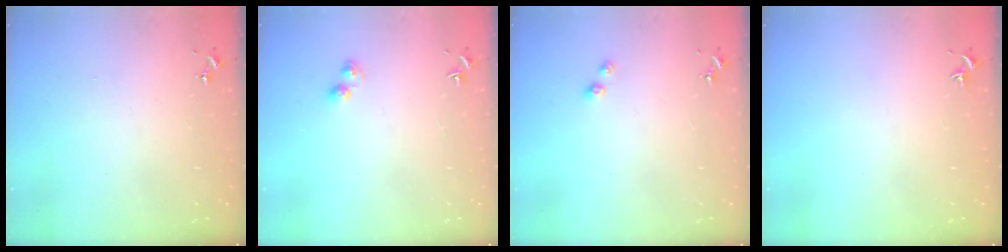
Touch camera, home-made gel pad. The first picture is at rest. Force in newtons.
{"total": 3.6, "press": 3.6, "slide": 0.5}
{"total": 4.0, "press": 3.9, "slide": 0.6}
{"total": 0.0}